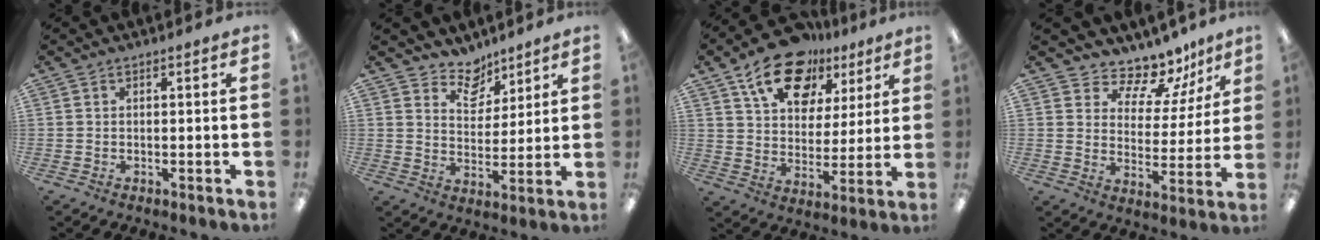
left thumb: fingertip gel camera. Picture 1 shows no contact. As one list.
[{"total": 8.1, "force": [6.7, 4.2, 1.4], "torque": [-0.017, -0.048, 0.124]}, {"total": 16.8, "force": [11.0, 10.0, 7.9], "torque": [-0.132, -0.054, 0.197]}, {"total": 10.3, "force": [9.0, 4.6, 2.1], "torque": [-0.032, -0.084, 0.163]}]